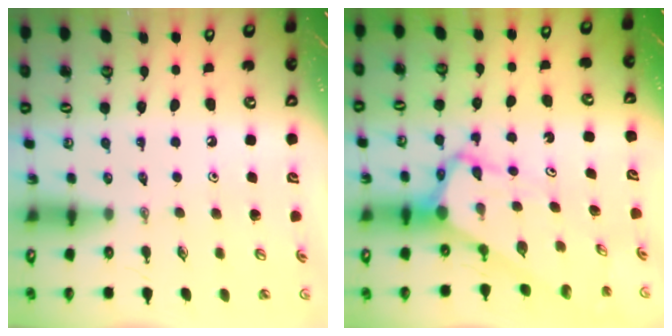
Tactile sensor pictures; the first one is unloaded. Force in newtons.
{"total": 7.4, "press": 7.3, "slide": 0.8}